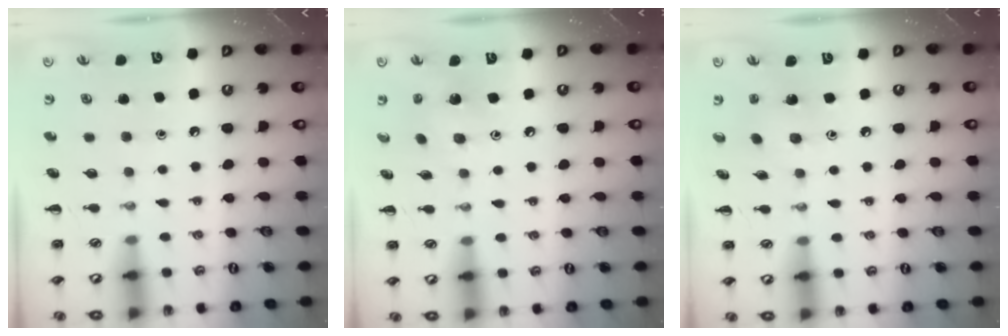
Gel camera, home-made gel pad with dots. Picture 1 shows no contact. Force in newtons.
{"total": 3.5, "press": 3.5, "slide": 0.6}
{"total": 1.9, "press": 1.8, "slide": 0.7}